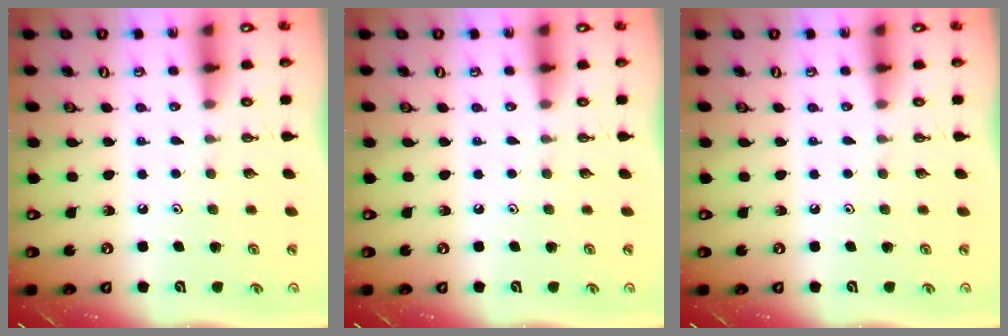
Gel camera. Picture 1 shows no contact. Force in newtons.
{"total": 0.0}
{"total": 0.0}